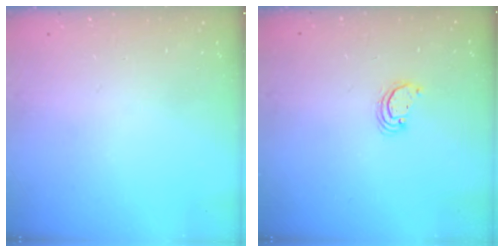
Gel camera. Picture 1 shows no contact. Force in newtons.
{"total": 2.7, "press": 2.7, "slide": 0.2}